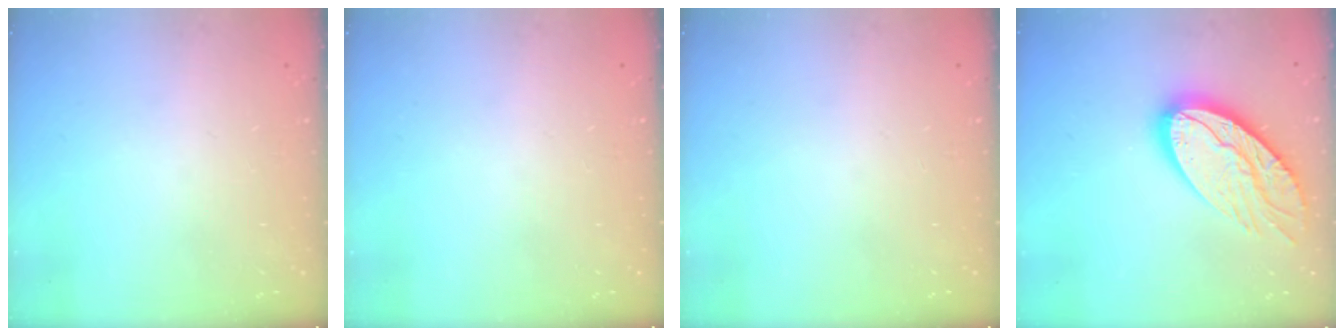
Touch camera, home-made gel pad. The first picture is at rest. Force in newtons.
{"total": 0.0}
{"total": 0.0}
{"total": 20.1, "press": 20.0, "slide": 1.6}